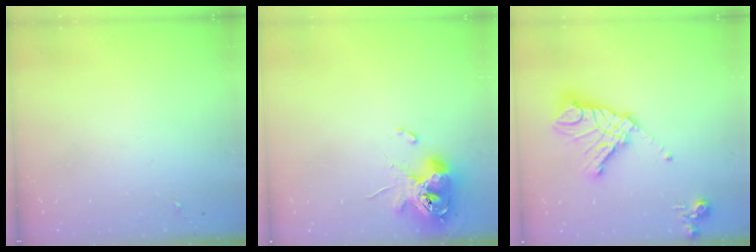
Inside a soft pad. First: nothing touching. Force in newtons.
{"total": 11.9, "press": 11.7, "slide": 2.1}
{"total": 18.0, "press": 17.9, "slide": 1.9}